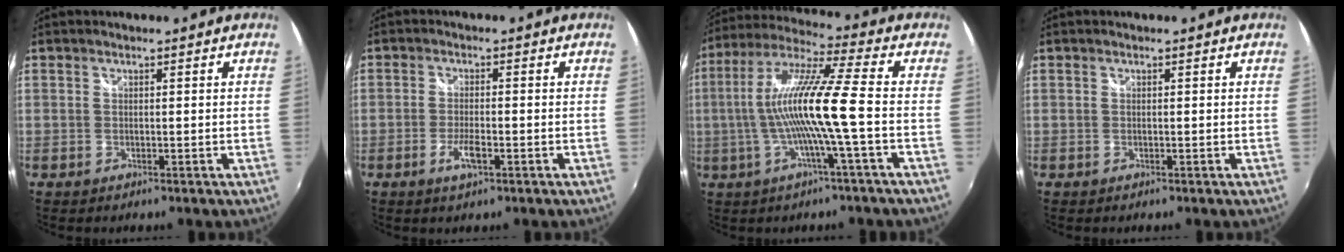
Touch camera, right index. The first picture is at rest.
{"total": 3.8, "force": [-1.8, 1.0, 3.2], "torque": [-0.069, -0.007, -0.034]}
{"total": 14.0, "force": [-2.3, -1.1, 13.8], "torque": [-0.257, 0.003, -0.042]}
{"total": 0.0}